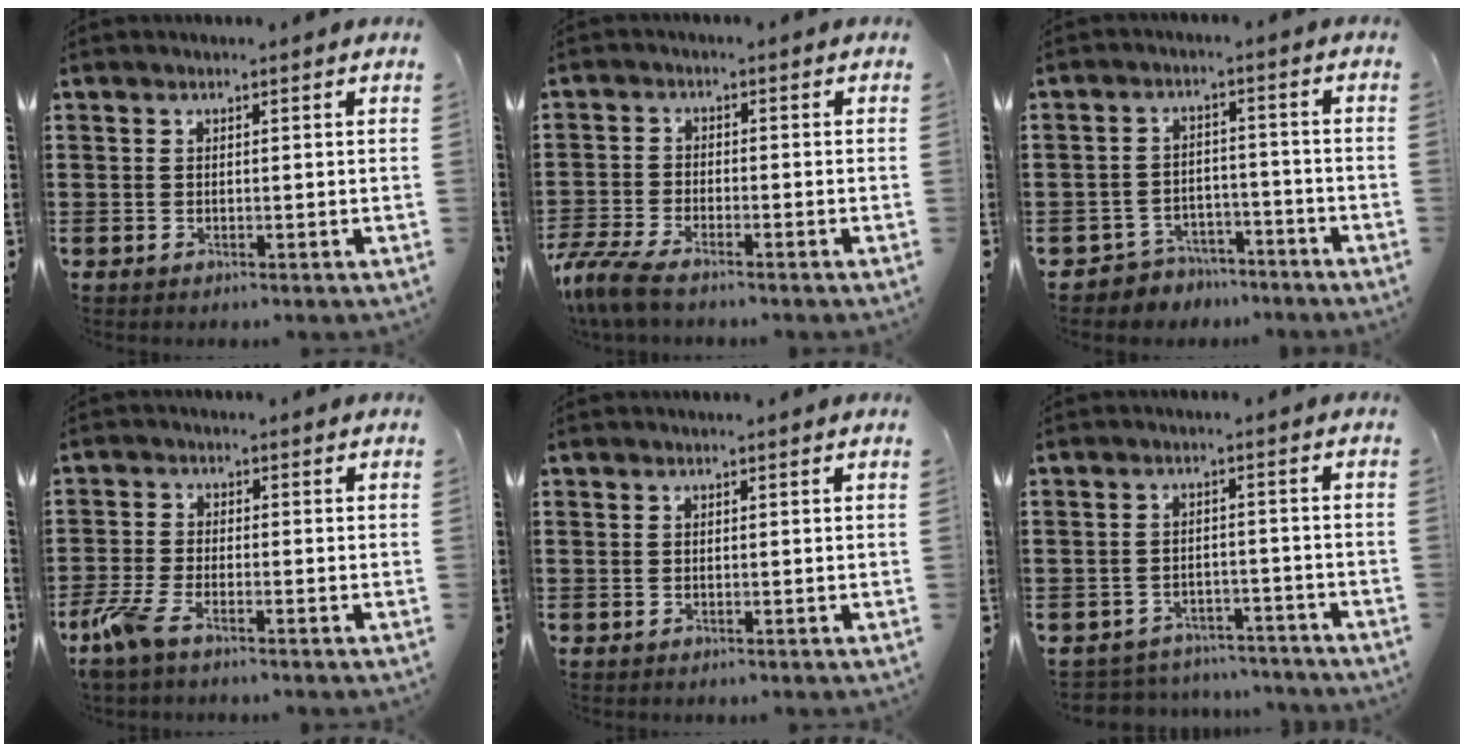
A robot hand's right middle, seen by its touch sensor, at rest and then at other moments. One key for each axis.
{"total": 4.8, "fx": -4.2, "fy": 0.7, "fz": 2.3, "tx": -0.080, "ty": -0.016, "tz": -0.093}
{"total": 4.2, "fx": -4.1, "fy": 1.2, "fz": -0.2, "tx": -0.006, "ty": 0.008, "tz": -0.087}
{"total": 4.8, "fx": -3.2, "fy": 1.1, "fz": 3.4, "tx": -0.097, "ty": -0.016, "tz": -0.068}
{"total": 0.0}
{"total": 3.7, "fx": -3.6, "fy": 0.6, "fz": -0.3, "tx": -0.004, "ty": 0.002, "tz": -0.079}